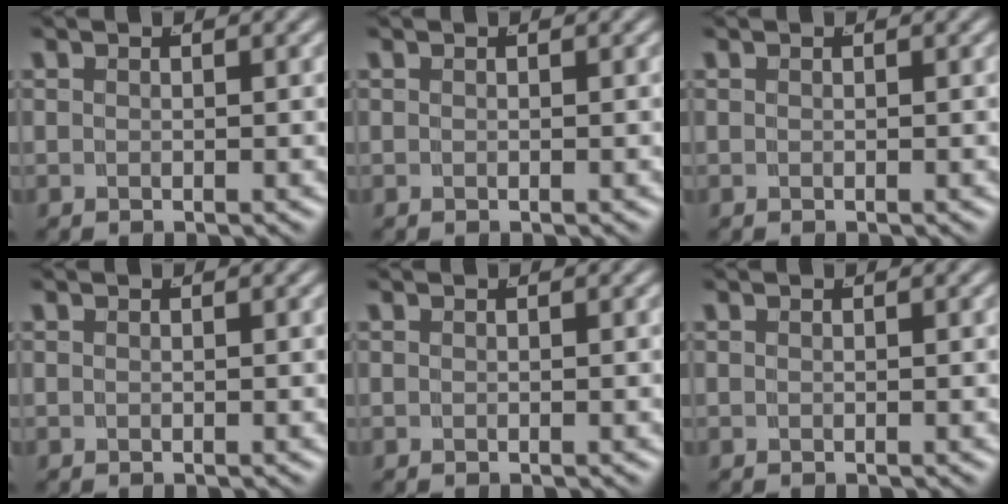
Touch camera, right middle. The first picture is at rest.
{"total": 0.0}
{"total": 0.0}
{"total": 0.0}
{"total": 0.0}
{"total": 0.0}